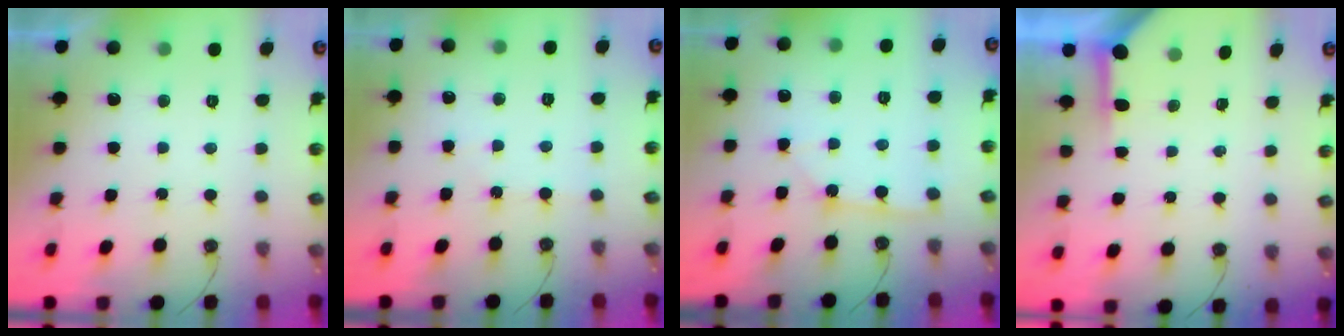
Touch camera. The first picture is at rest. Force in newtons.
{"total": 2.5, "press": 2.5, "slide": 0.4}
{"total": 2.0, "press": 2.0, "slide": 0.3}
{"total": 3.9, "press": 3.9, "slide": 0.4}